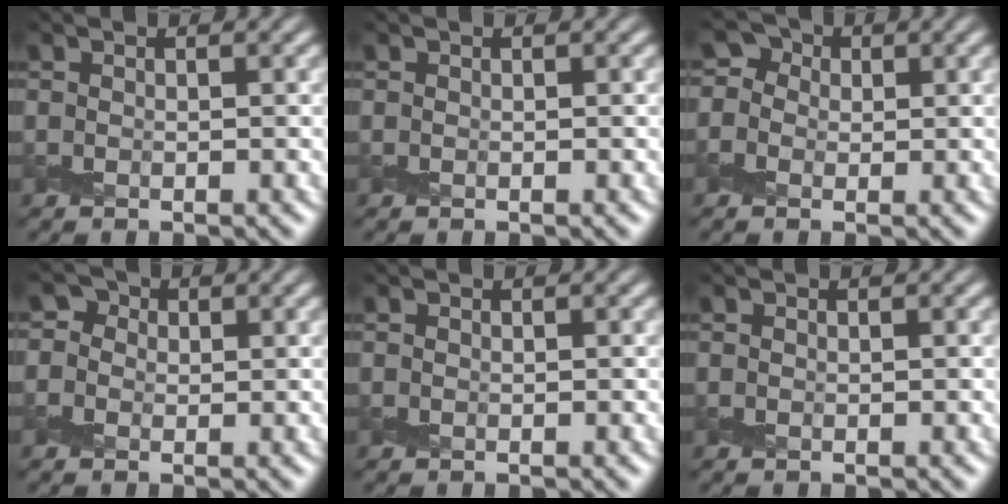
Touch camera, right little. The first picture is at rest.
{"total": 0.0}
{"total": 2.9, "force": [0.3, 2.7, 1.1], "torque": [-0.003, 0.009, -0.019]}
{"total": 3.0, "force": [0.8, 2.7, 1.2], "torque": [0.001, 0.011, -0.023]}
{"total": 0.0}
{"total": 0.0}